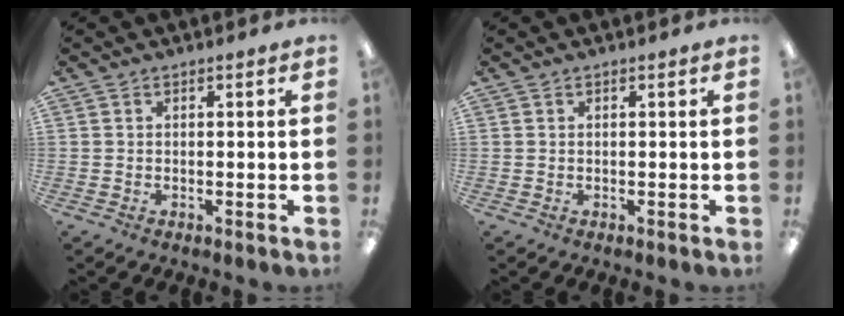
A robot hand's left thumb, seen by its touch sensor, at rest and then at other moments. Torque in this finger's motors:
{"motor_torque": [-0.03, 0.03, -0.01, 0.01, 0.00]}